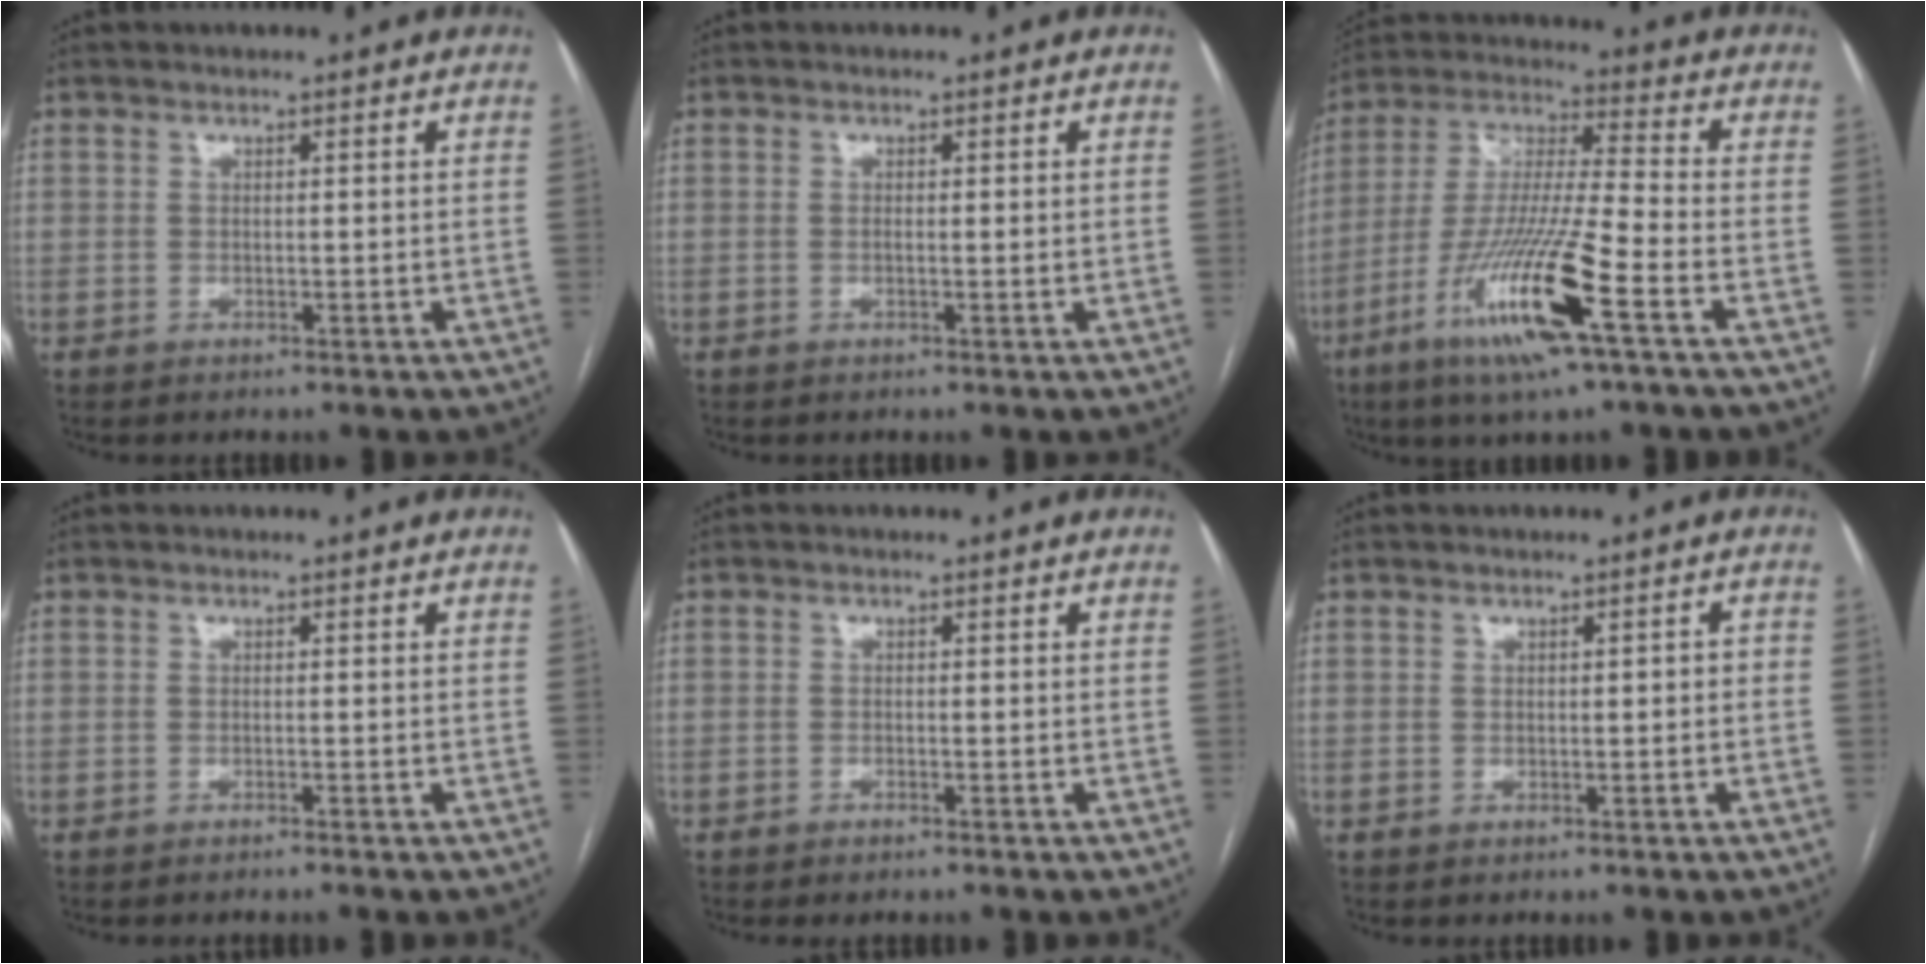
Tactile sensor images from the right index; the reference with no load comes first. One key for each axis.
{"total": 1.4, "fx": 0.0, "fy": 0.3, "fz": 1.4, "tx": -0.022, "ty": -0.002, "tz": 0.002}
{"total": 17.3, "fx": -8.0, "fy": 0.5, "fz": 15.3, "tx": -0.320, "ty": -0.027, "tz": -0.152}
{"total": 1.7, "fx": -1.5, "fy": -0.4, "fz": 0.7, "tx": -0.007, "ty": 0.004, "tz": -0.020}
{"total": 1.1, "fx": -1.0, "fy": 0.0, "fz": 0.5, "tx": -0.011, "ty": -0.001, "tz": -0.015}
{"total": 1.0, "fx": -0.3, "fy": 0.4, "fz": 0.9, "tx": -0.008, "ty": 0.004, "tz": -0.004}